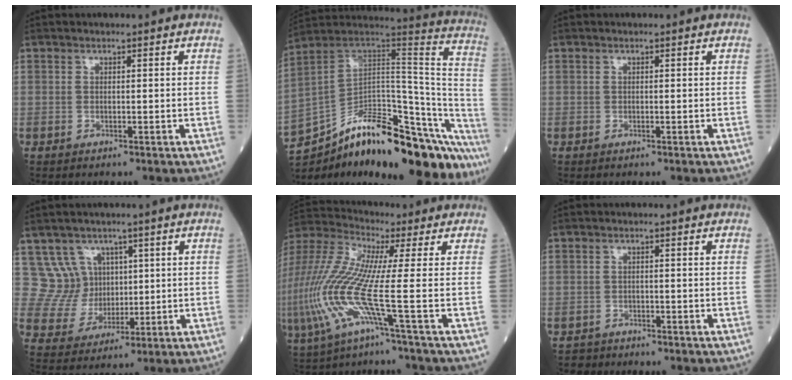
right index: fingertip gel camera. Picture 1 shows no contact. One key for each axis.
{"total": 34.6, "fx": -26.0, "fy": 9.8, "fz": 20.6, "tx": -0.247, "ty": 0.011, "tz": -0.372}
{"total": 0.0}
{"total": 6.8, "fx": 3.2, "fy": 6.0, "fz": 0.2, "tx": -0.007, "ty": 0.024, "tz": 0.069}
{"total": 13.6, "fx": -3.7, "fy": -0.2, "fz": 13.1, "tx": -0.305, "ty": -0.007, "tz": -0.086}
{"total": 1.5, "fx": -1.2, "fy": 0.6, "fz": -0.6, "tx": 0.005, "ty": 0.001, "tz": -0.025}